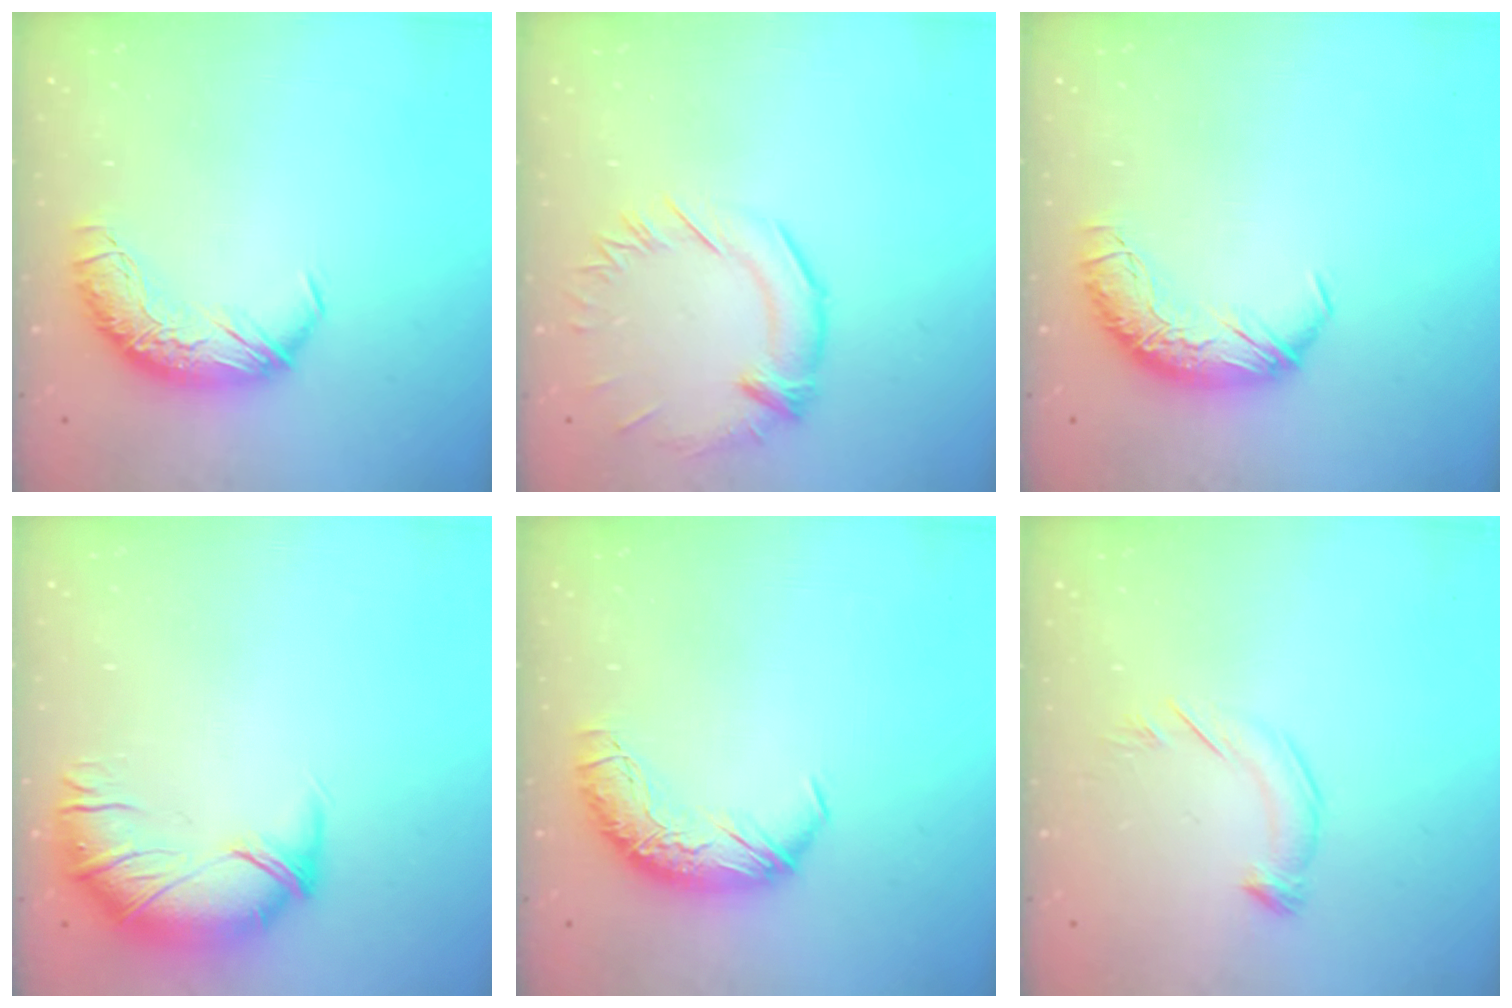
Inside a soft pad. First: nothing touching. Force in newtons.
{"total": 1.4, "press": 0.7, "slide": 1.2}
{"total": 0.0}
{"total": 3.9, "press": 3.3, "slide": 2.0}
{"total": 0.0}
{"total": 4.6, "press": 4.6, "slide": 0.5}